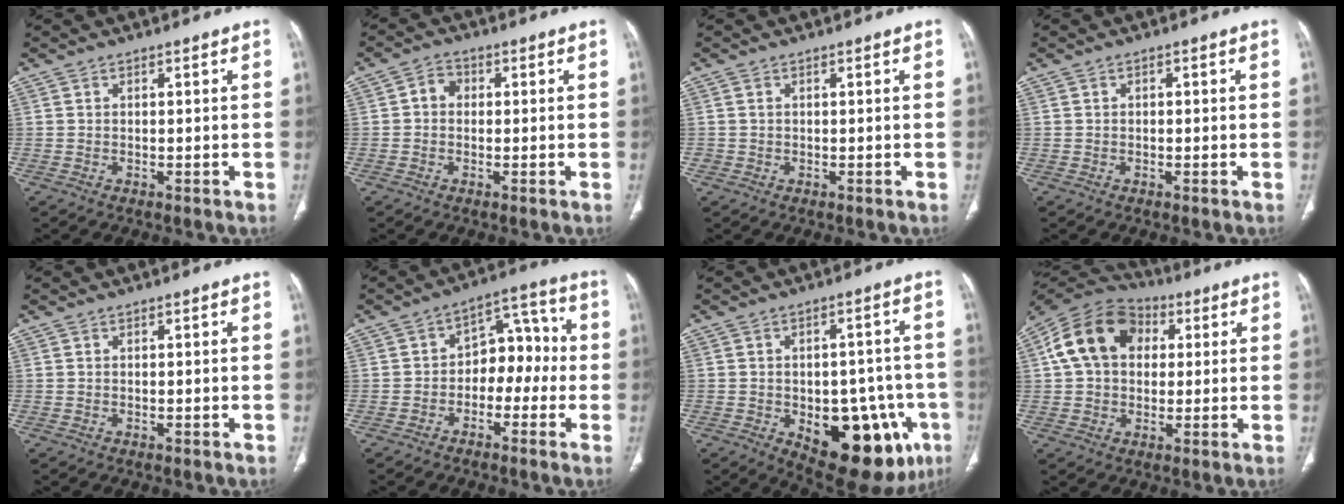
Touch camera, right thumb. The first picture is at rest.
{"total": 3.1, "force": [0.1, 2.6, 1.6], "torque": [-0.015, 0.013, -0.007]}
{"total": 0.5, "force": [0.0, 0.5, 0.1], "torque": [0.003, 0.003, 0.001]}
{"total": 0.6, "force": [0.0, 0.4, 0.4], "torque": [-0.004, 0.001, -0.002]}
{"total": 0.0}
{"total": 9.7, "force": [-1.8, 6.7, 6.8], "torque": [-0.053, 0.047, -0.042]}
{"total": 20.2, "force": [-6.9, 10.4, 15.9], "torque": [-0.154, 0.022, -0.069]}
{"total": 15.4, "force": [3.3, 11.5, 9.7], "torque": [-0.163, 0.025, 0.048]}